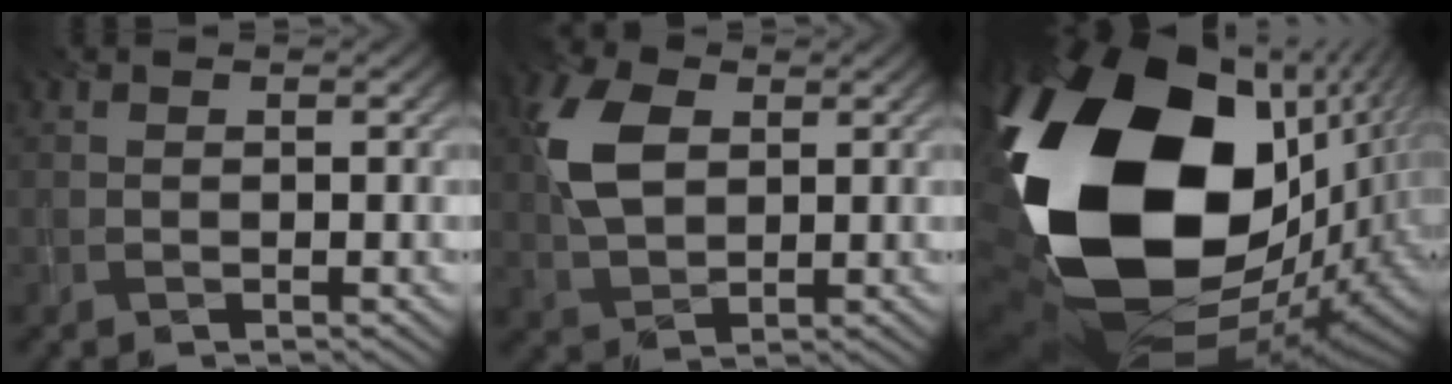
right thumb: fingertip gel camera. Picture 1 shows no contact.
{"total": 7.6, "force": [2.1, 4.7, 5.7], "torque": [-0.143, 0.010, 0.038]}
{"total": 23.4, "force": [1.2, 15.4, 17.7], "torque": [-0.420, -0.069, 0.051]}